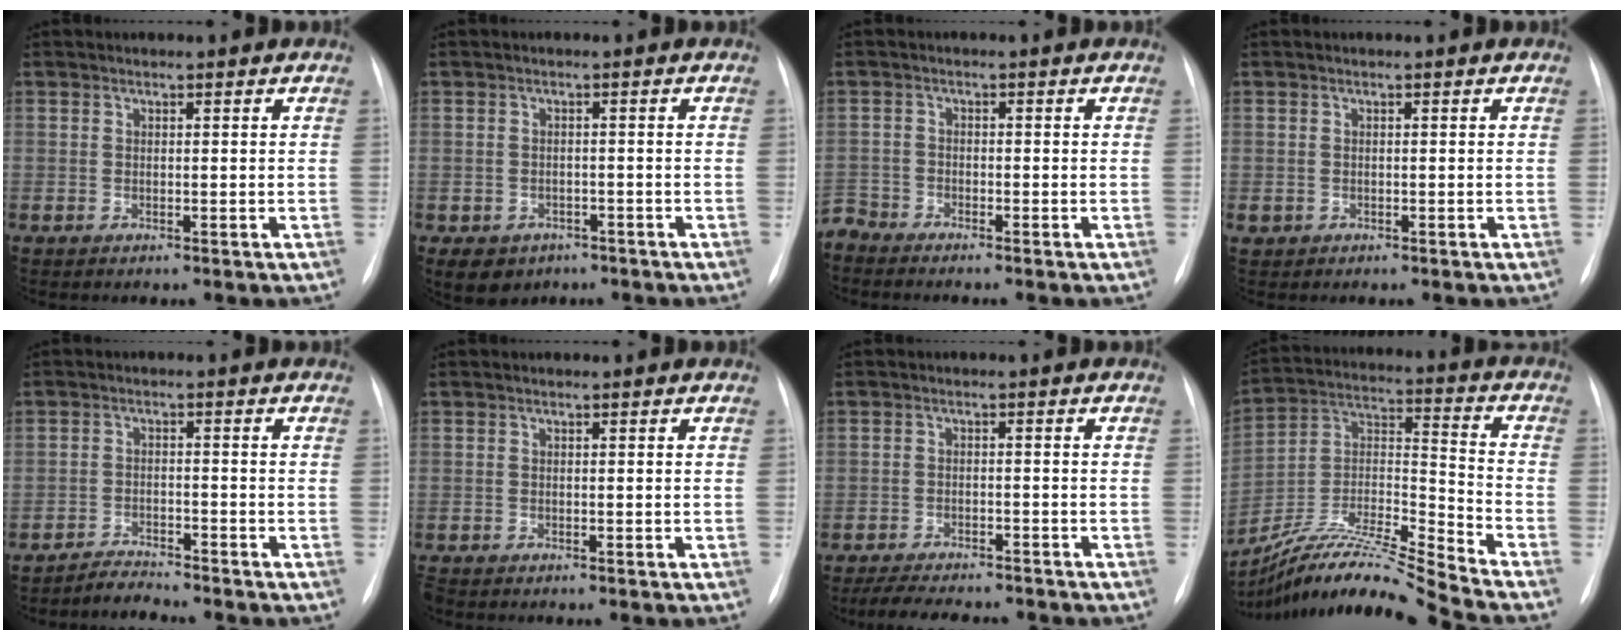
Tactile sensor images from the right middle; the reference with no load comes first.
{"total": 5.4, "force": [-3.2, 4.2, 1.3], "torque": [-0.018, 0.007, -0.036]}
{"total": 3.0, "force": [-3.0, 0.1, -0.2], "torque": [0.009, -0.012, -0.057]}
{"total": 0.9, "force": [-0.2, 0.9, 0.2], "torque": [-0.003, 0.005, 0.001]}
{"total": 2.9, "force": [-2.8, -0.3, -0.4], "torque": [0.004, -0.018, -0.048]}
{"total": 1.4, "force": [-1.2, 0.7, 0.5], "torque": [-0.011, -0.003, -0.016]}
{"total": 9.4, "force": [-8.3, 2.6, 3.7], "torque": [-0.060, -0.007, -0.118]}
{"total": 17.9, "force": [-16.4, -2.6, 6.7], "torque": [-0.128, 0.022, -0.294]}